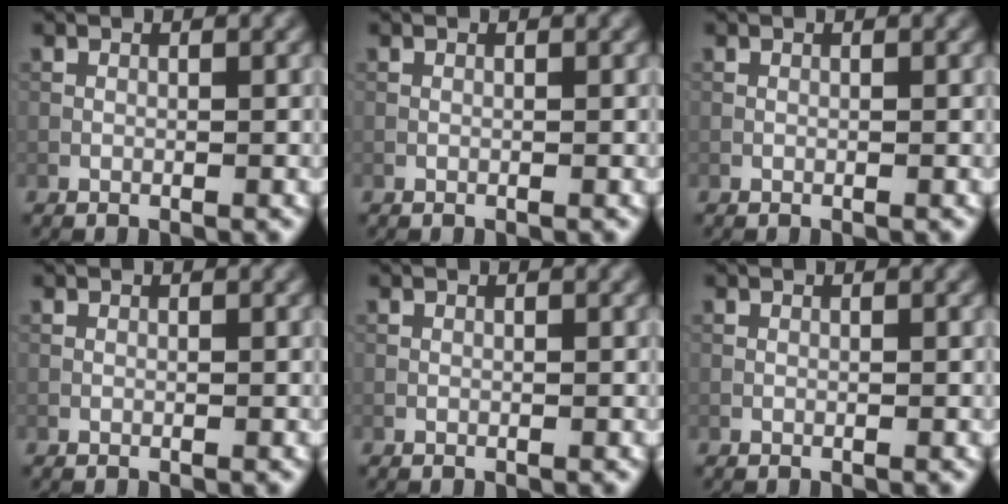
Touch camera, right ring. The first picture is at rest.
{"total": 0.0}
{"total": 0.0}
{"total": 0.0}
{"total": 0.0}
{"total": 0.0}